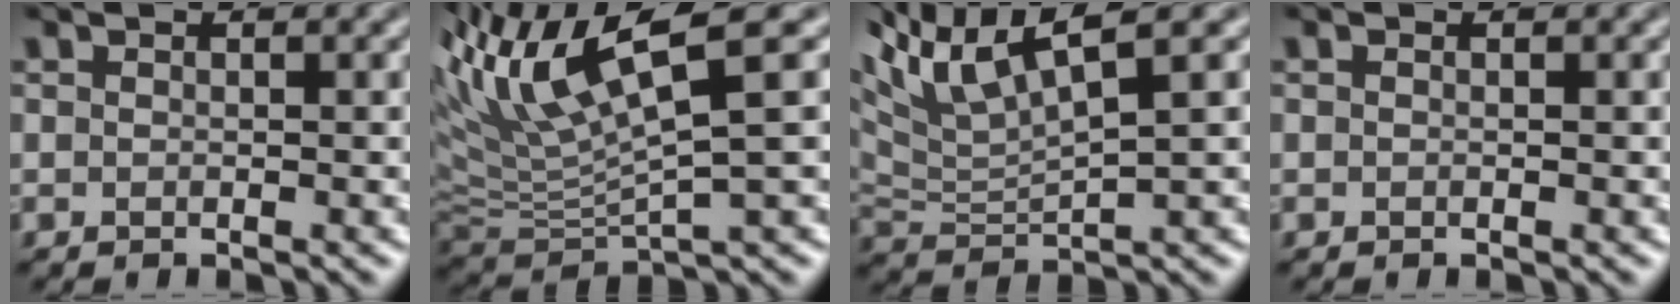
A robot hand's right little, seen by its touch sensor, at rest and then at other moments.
{"total": 7.7, "force": [4.3, -0.2, 6.3], "torque": [-0.124, 0.020, 0.081]}
{"total": 6.4, "force": [5.6, -1.1, 3.0], "torque": [-0.069, 0.022, 0.105]}
{"total": 0.0}